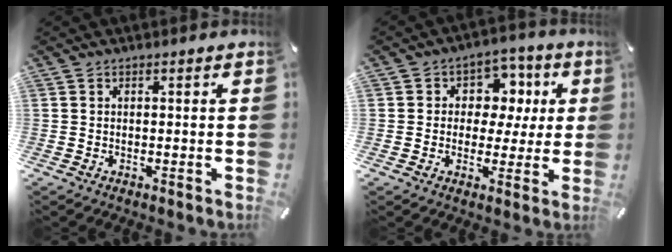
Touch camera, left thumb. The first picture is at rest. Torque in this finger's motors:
{"motor_torque": [0.34, 0.54, -0.08, -0.22, 0.08]}